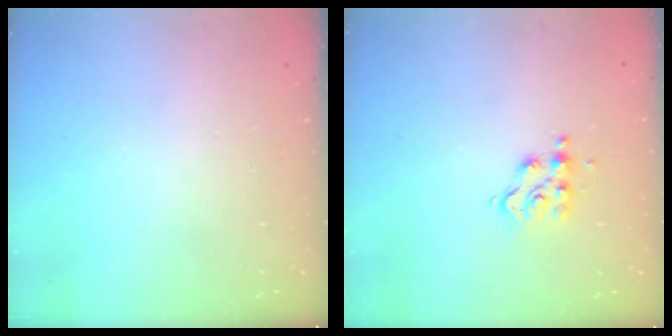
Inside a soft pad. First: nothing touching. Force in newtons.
{"total": 8.9, "press": 8.9, "slide": 0.7}